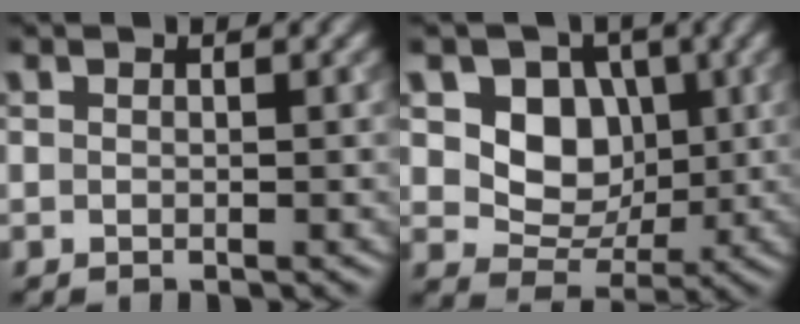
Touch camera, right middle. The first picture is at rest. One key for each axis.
{"total": 6.2, "fx": 1.3, "fy": 4.9, "fz": 3.6, "tx": -0.057, "ty": -0.006, "tz": 0.013}